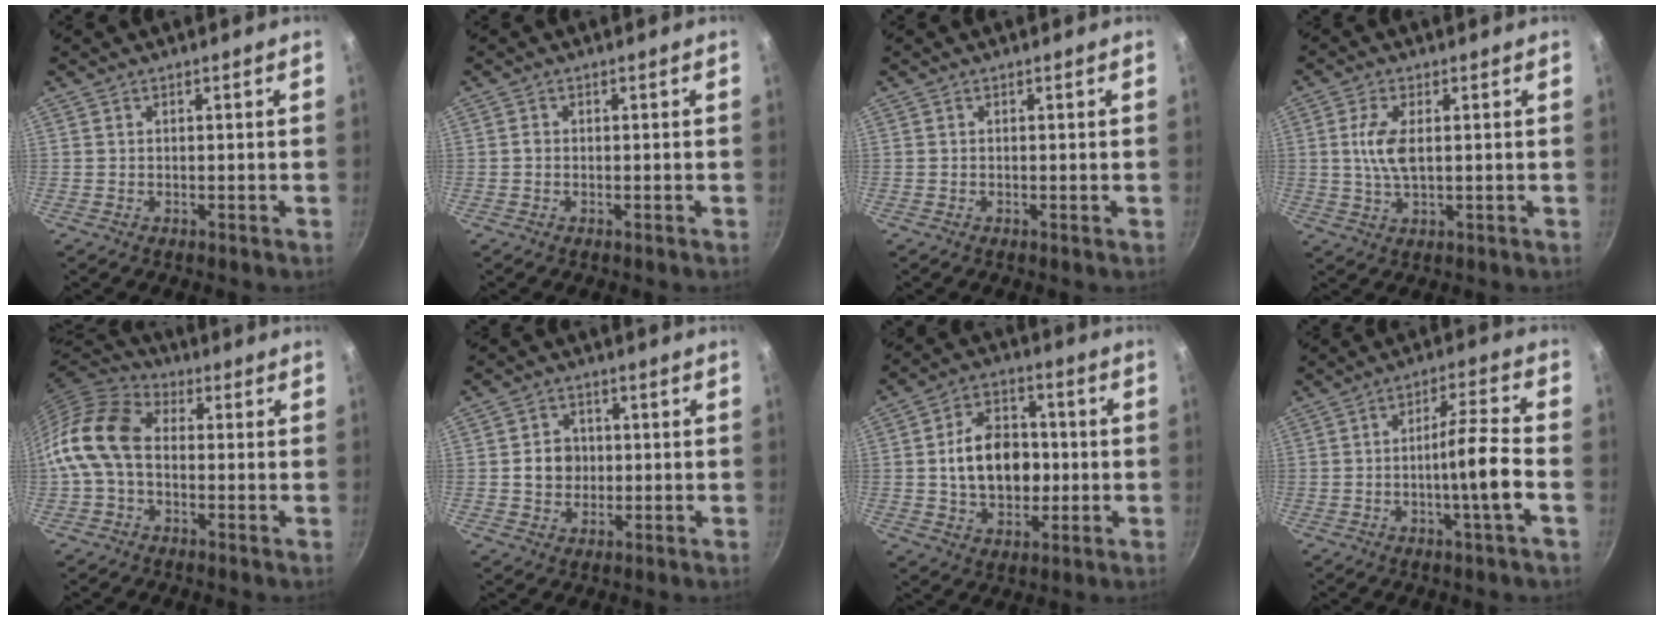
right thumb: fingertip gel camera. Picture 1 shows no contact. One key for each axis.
{"total": 0.7, "fx": -0.1, "fy": 0.5, "fz": 0.3, "tx": -0.005, "ty": 0.003, "tz": -0.004}
{"total": 0.0}
{"total": 6.2, "fx": 0.8, "fy": 2.6, "fz": 5.5, "tx": -0.117, "ty": 0.000, "tz": 0.016}
{"total": 13.4, "fx": -1.2, "fy": 9.3, "fz": 9.6, "tx": -0.176, "ty": 0.037, "tz": -0.045}
{"total": 5.5, "fx": 0.0, "fy": 4.9, "fz": 2.5, "tx": -0.013, "ty": 0.005, "tz": -0.004}
{"total": 13.7, "fx": -0.3, "fy": 9.9, "fz": 9.5, "tx": -0.120, "ty": 0.018, "tz": -0.007}
{"total": 9.2, "fx": -2.7, "fy": 0.0, "fz": 8.8, "tx": -0.143, "ty": 0.026, "tz": -0.046}